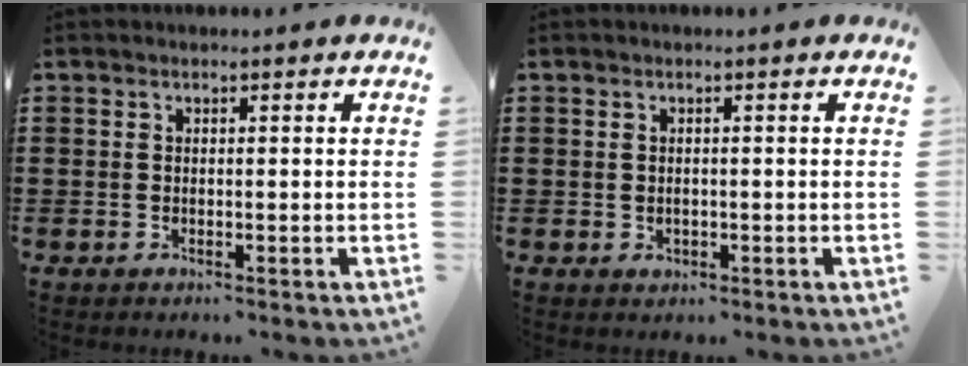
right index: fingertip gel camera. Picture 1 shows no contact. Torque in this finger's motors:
{"motor_torque": [0.30, 1.03, 0.02, 0.00]}